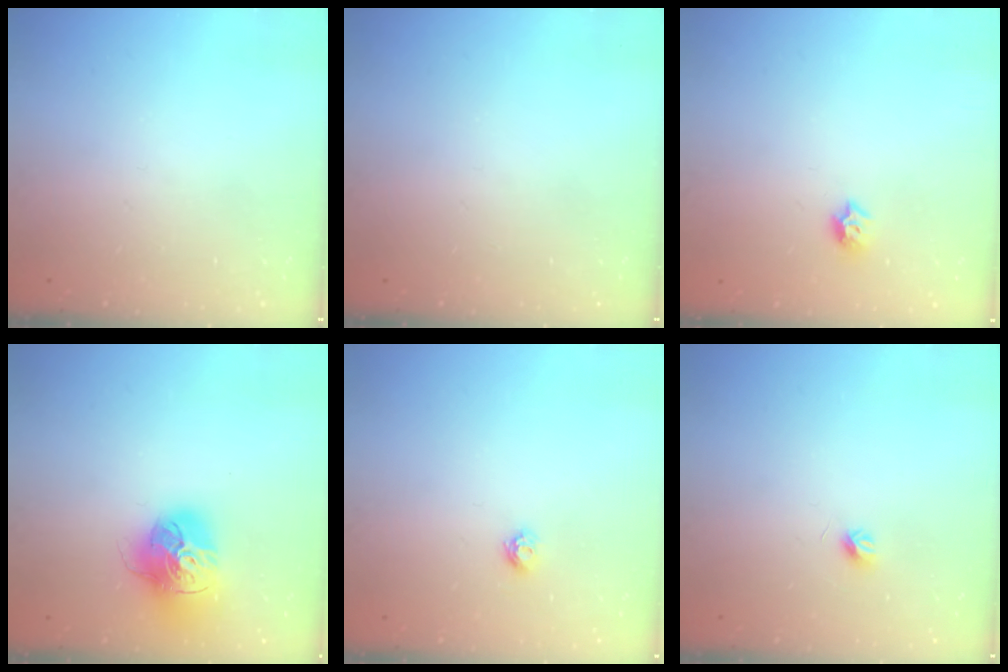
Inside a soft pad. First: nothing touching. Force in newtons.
{"total": 0.0}
{"total": 6.3, "press": 6.3, "slide": 0.2}
{"total": 17.5, "press": 17.3, "slide": 2.0}
{"total": 4.6, "press": 4.5, "slide": 0.6}
{"total": 4.1, "press": 4.0, "slide": 0.6}